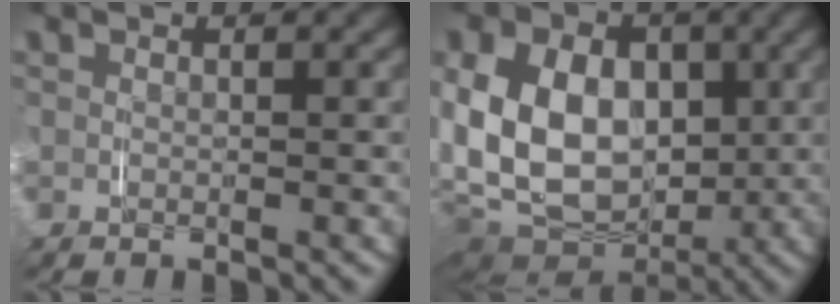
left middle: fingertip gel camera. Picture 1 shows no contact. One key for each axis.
{"total": 14.9, "fx": -0.3, "fy": 11.6, "fz": 9.3, "tx": -0.209, "ty": -0.035, "tz": 0.005}